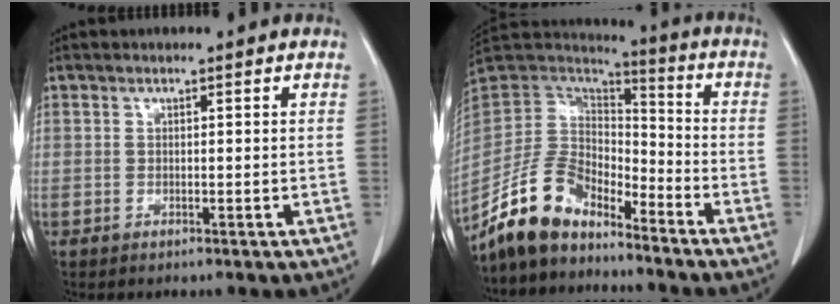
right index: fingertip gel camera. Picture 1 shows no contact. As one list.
[{"total": 12.8, "force": [-10.5, 5.3, 5.0], "torque": [-0.105, 0.025, -0.204]}]